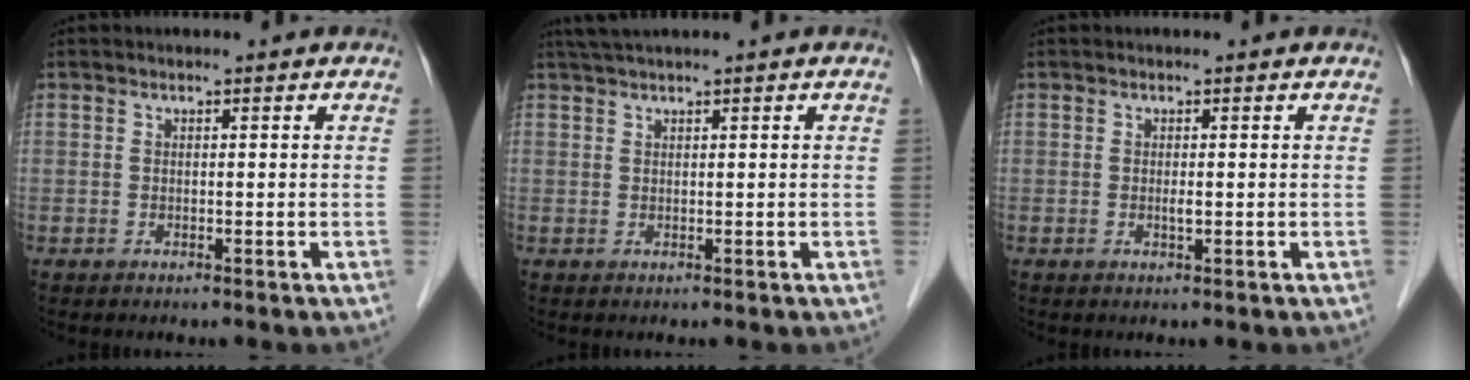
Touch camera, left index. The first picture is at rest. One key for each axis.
{"total": 2.2, "fx": 1.8, "fy": -0.5, "fz": 1.2, "tx": -0.024, "ty": 0.016, "tz": 0.040}
{"total": 0.7, "fx": 0.0, "fy": 0.1, "fz": 0.7, "tx": -0.014, "ty": -0.004, "tz": -0.002}